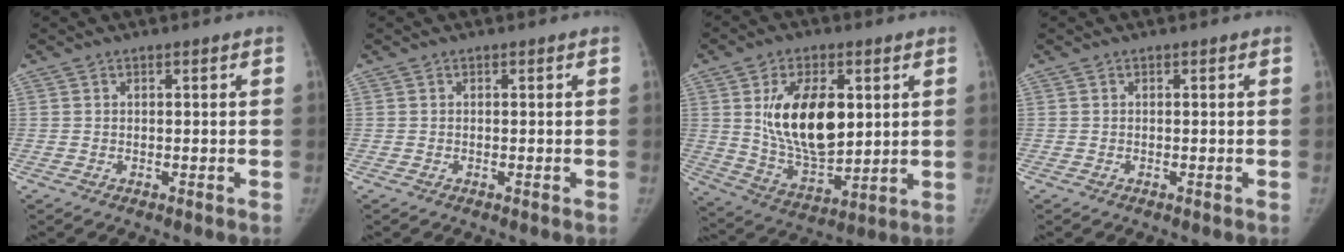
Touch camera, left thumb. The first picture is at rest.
{"total": 0.0}
{"total": 17.3, "force": [3.8, 9.6, 13.9], "torque": [-0.210, -0.027, 0.081]}
{"total": 0.0}